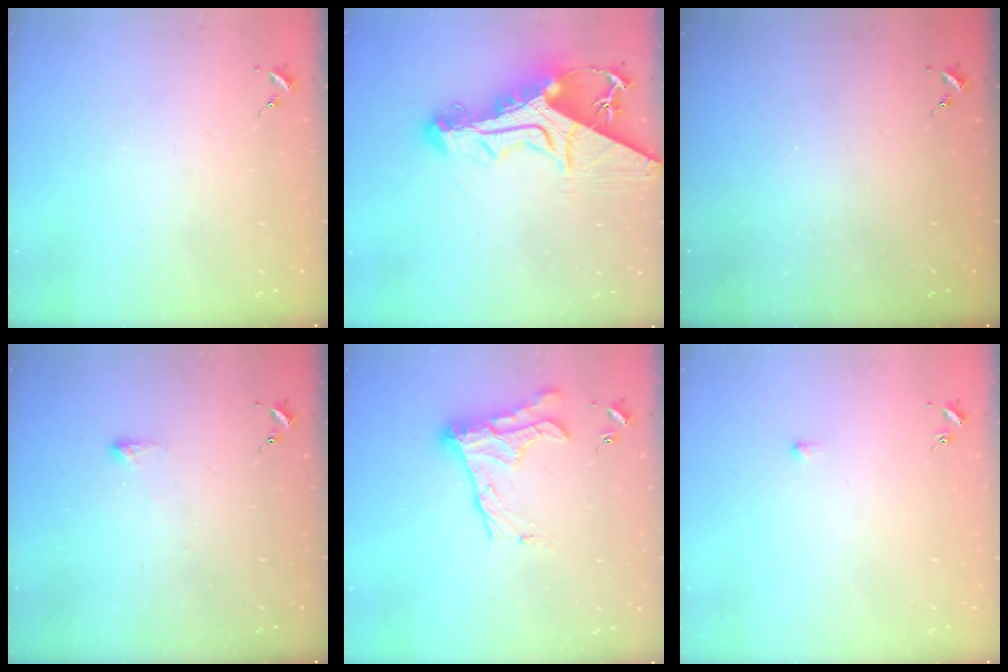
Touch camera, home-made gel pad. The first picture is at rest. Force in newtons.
{"total": 19.2, "press": 19.1, "slide": 1.9}
{"total": 0.0}
{"total": 2.7, "press": 2.6, "slide": 0.5}
{"total": 16.1, "press": 16.0, "slide": 0.9}
{"total": 2.7, "press": 2.7, "slide": 0.6}